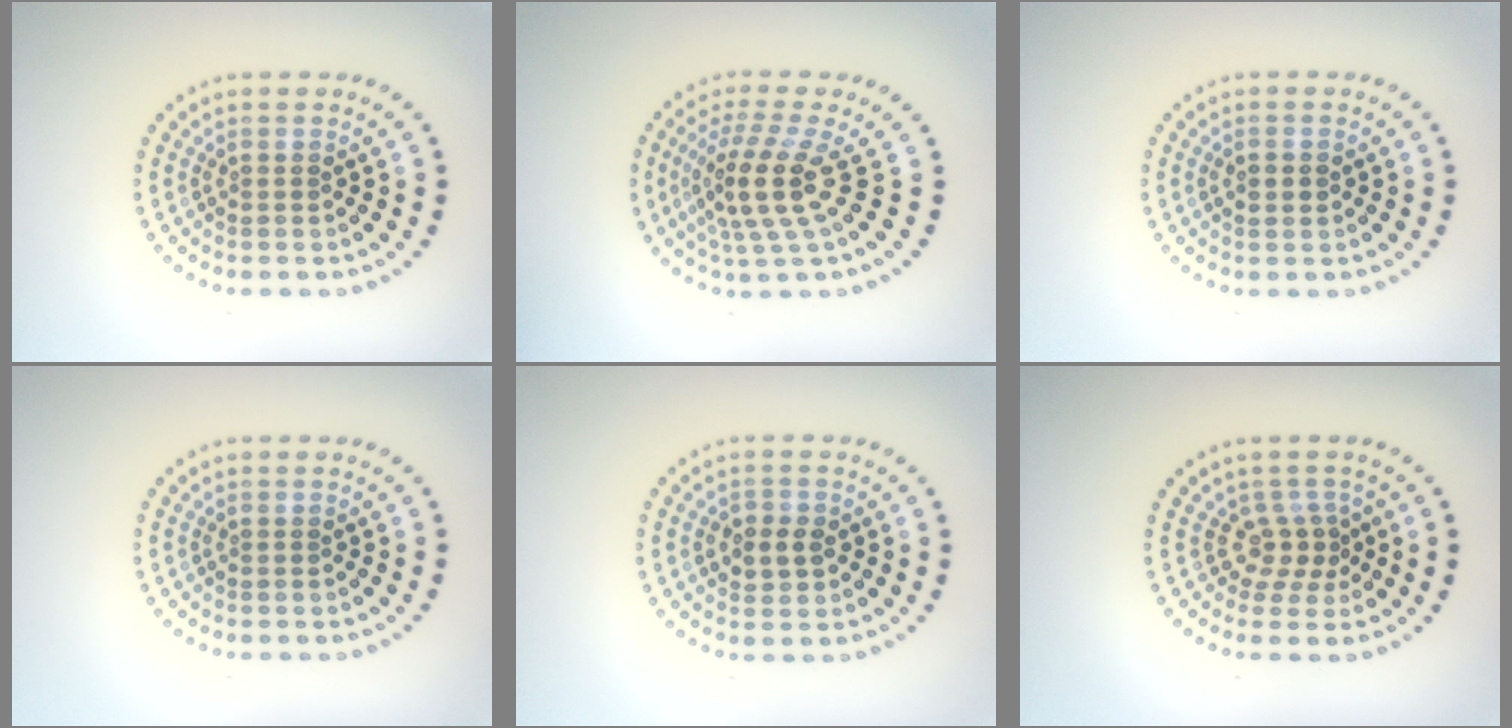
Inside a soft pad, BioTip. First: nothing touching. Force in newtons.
{"total": 4.5, "press": 3.4, "slide": 3.0}
{"total": 1.8, "press": 1.8, "slide": 0.2}
{"total": 0.0}
{"total": 2.5, "press": 2.4, "slide": 0.4}
{"total": 2.3, "press": 1.6, "slide": 1.7}